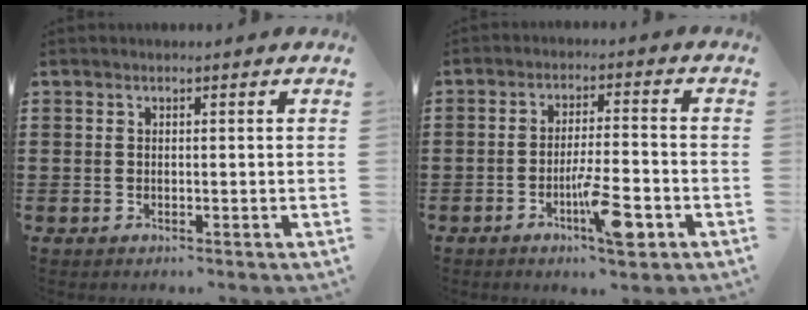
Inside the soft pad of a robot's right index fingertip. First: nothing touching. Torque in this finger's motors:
{"motor_torque": [2.07, 0.08, 0.59, 0.17]}